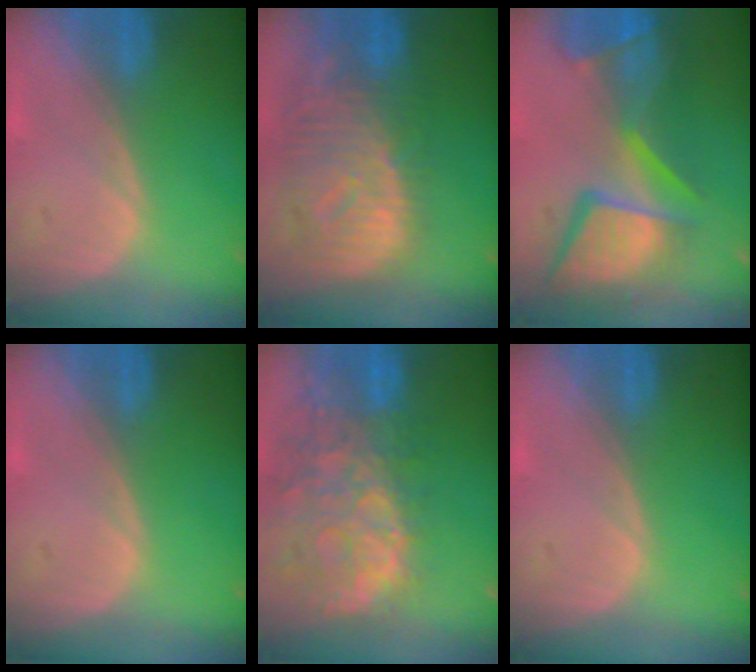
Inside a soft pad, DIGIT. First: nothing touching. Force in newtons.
{"total": 12.5, "press": 10.8, "slide": 6.3}
{"total": 13.9, "press": 11.3, "slide": 8.2}
{"total": 0.0}
{"total": 13.7, "press": 11.0, "slide": 8.1}
{"total": 0.0}